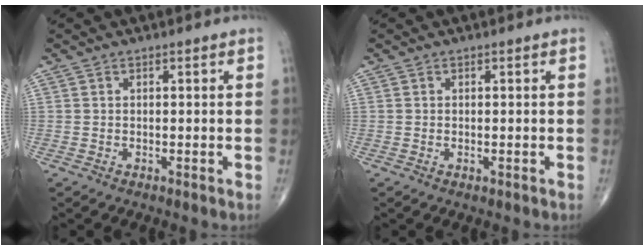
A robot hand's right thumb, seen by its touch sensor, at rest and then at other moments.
{"total": 0.5, "force": [-0.1, 0.3, 0.4], "torque": [-0.004, -0.001, -0.001]}